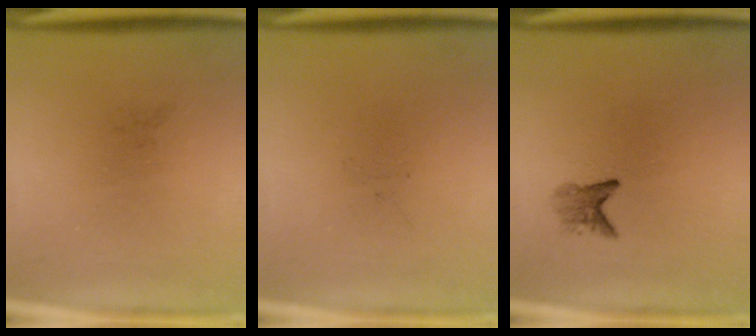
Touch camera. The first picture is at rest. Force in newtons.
{"total": 0.0}
{"total": 2.0}